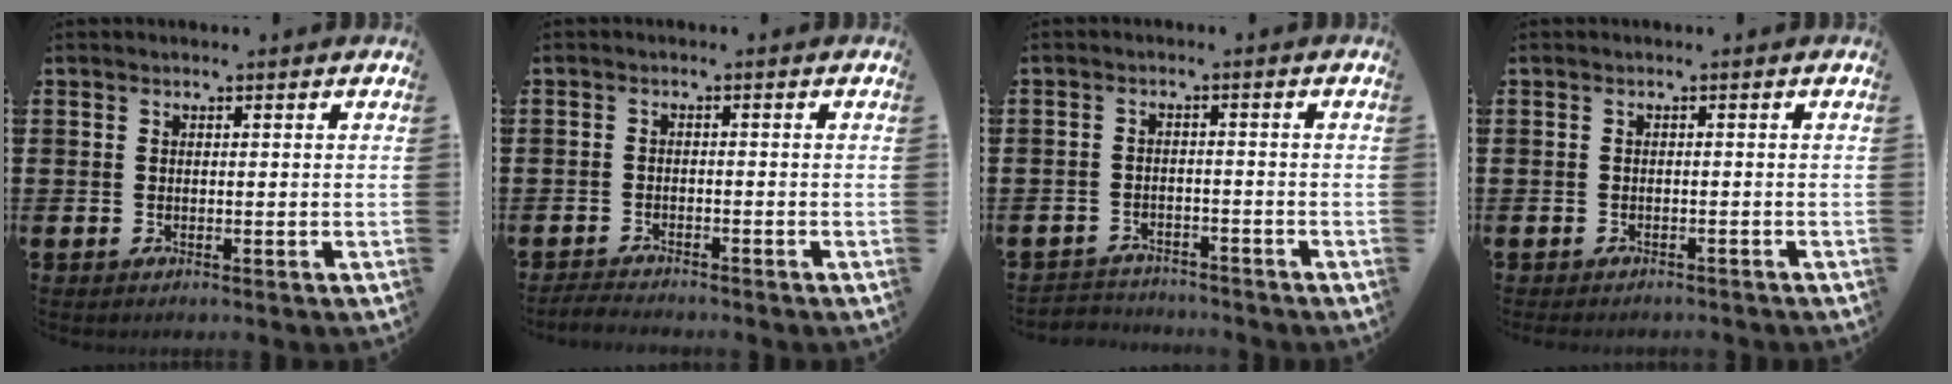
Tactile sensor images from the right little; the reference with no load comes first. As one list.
[{"total": 1.6, "force": [-1.6, 0.1, 0.1], "torque": [-0.006, 0.003, -0.033]}, {"total": 2.3, "force": [-2.3, 0.3, -0.3], "torque": [-0.003, 0.000, -0.052]}, {"total": 0.7, "force": [-0.7, 0.1, 0.0], "torque": [-0.003, -0.002, -0.014]}]